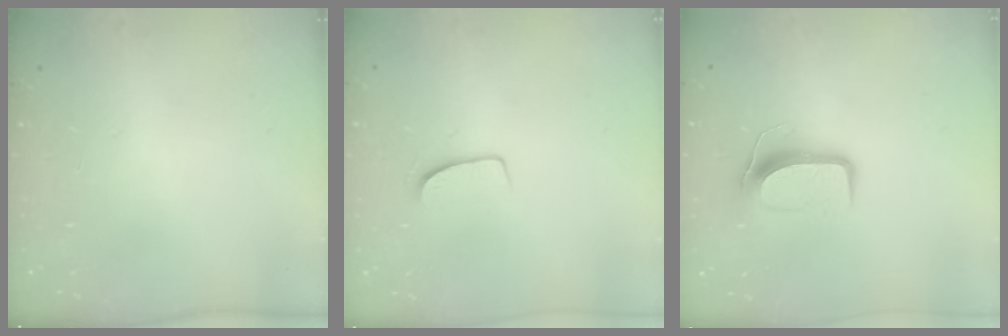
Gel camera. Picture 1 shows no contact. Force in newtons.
{"total": 6.4, "press": 6.4, "slide": 0.6}
{"total": 8.8, "press": 8.8, "slide": 0.8}